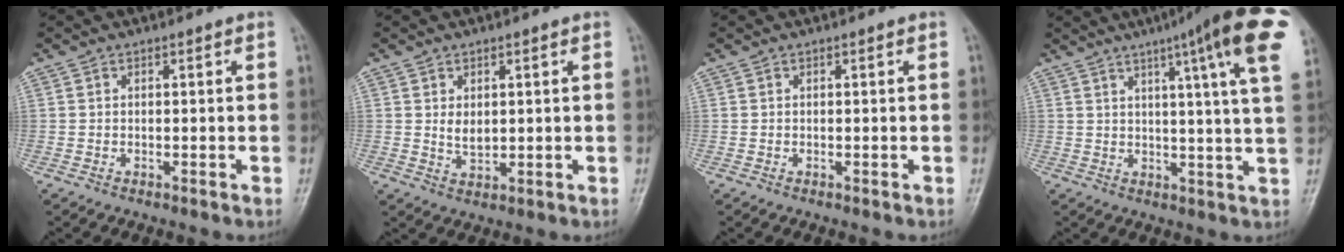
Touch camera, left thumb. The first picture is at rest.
{"total": 3.1, "force": [0.8, 2.0, 2.2], "torque": [-0.029, -0.011, 0.019]}
{"total": 0.0}
{"total": 17.4, "force": [8.7, 1.5, 15.0], "torque": [-0.196, -0.019, 0.099]}